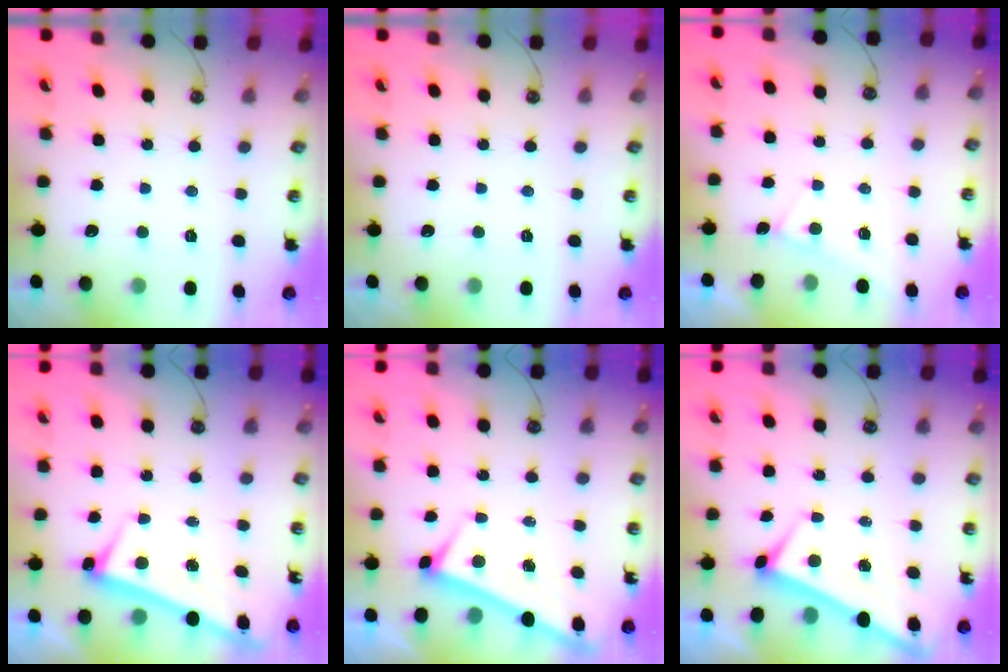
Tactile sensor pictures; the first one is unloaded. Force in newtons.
{"total": 0.0}
{"total": 2.2, "press": 2.2, "slide": 0.2}
{"total": 2.5, "press": 2.5, "slide": 0.3}
{"total": 3.0, "press": 3.0, "slide": 0.1}
{"total": 1.9, "press": 1.9, "slide": 0.2}